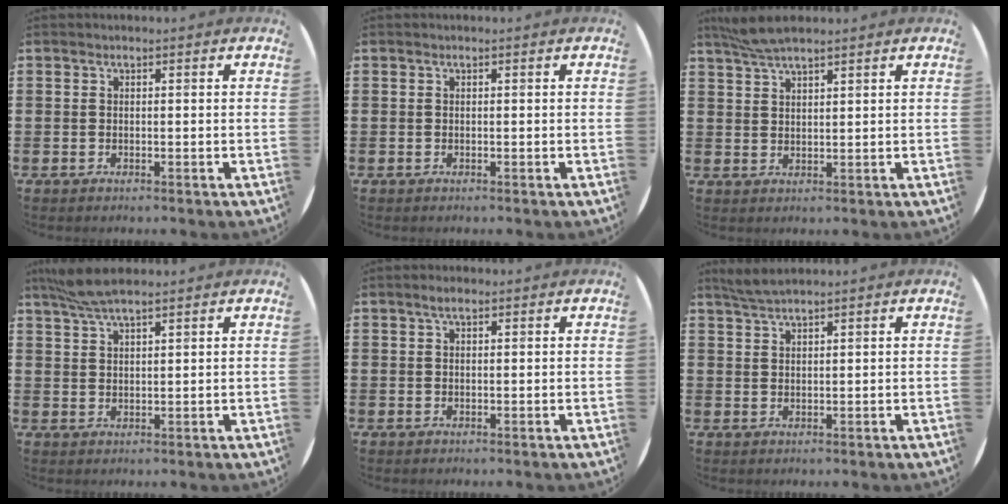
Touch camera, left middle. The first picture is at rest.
{"total": 0.0}
{"total": 4.2, "force": [3.7, 0.4, 2.0], "torque": [-0.046, 0.000, 0.067]}
{"total": 5.2, "force": [4.3, 0.6, 2.8], "torque": [-0.063, -0.002, 0.079]}
{"total": 1.5, "force": [1.0, 0.6, 1.0], "torque": [-0.012, 0.002, 0.015]}
{"total": 2.4, "force": [2.2, 0.0, 0.9], "torque": [-0.019, 0.002, 0.041]}